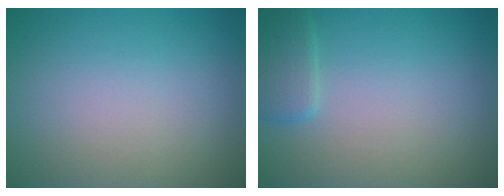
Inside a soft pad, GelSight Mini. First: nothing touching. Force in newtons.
{"total": 1.9, "press": 1.9, "slide": 0.2}